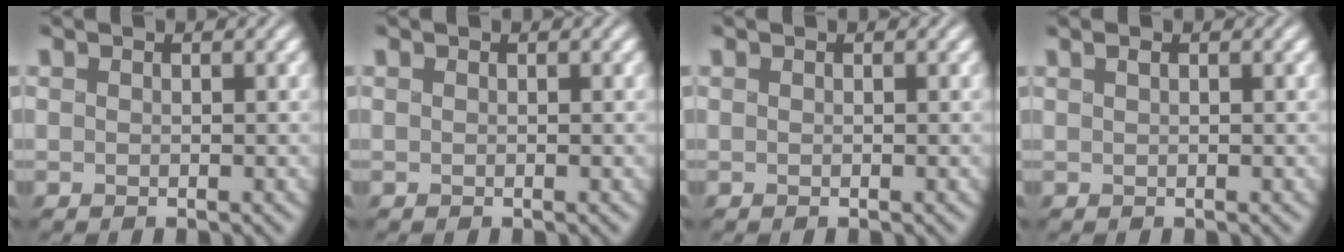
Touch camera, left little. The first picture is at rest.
{"total": 0.0}
{"total": 0.0}
{"total": 0.9, "force": [0.3, 0.4, 0.8], "torque": [-0.007, -0.002, 0.002]}